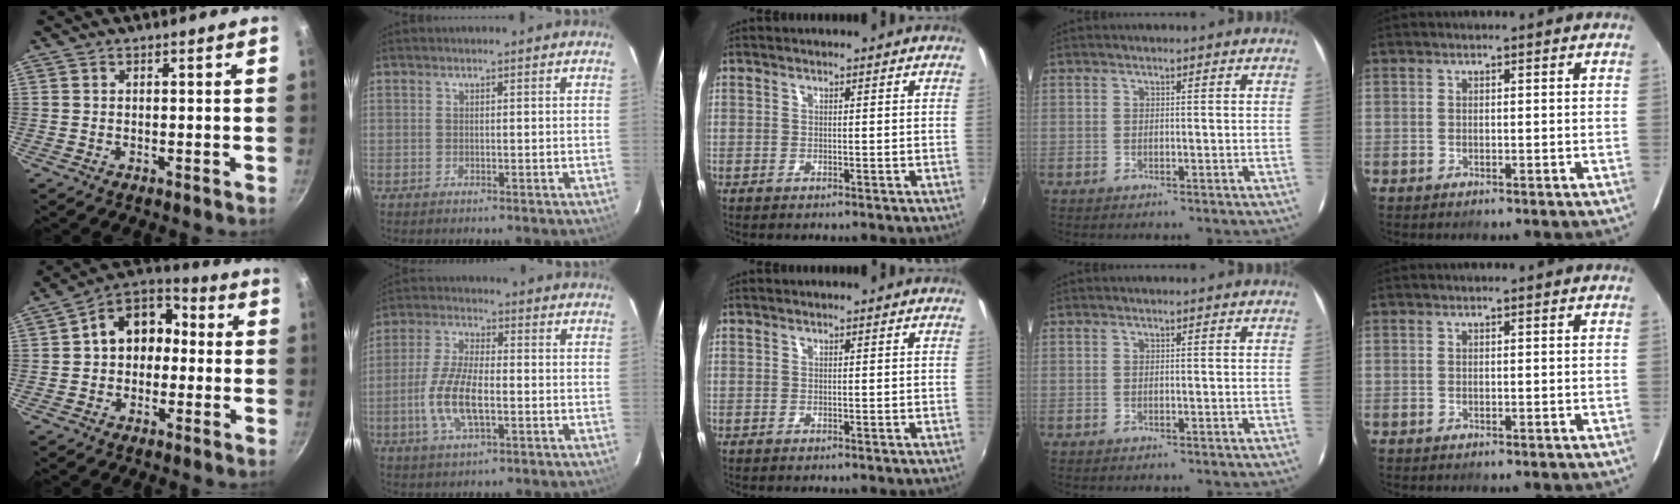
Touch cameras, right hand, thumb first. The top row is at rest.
{"thumb": {"total": 11.5, "force": [0.3, 8.8, 7.3], "torque": [-0.067, 0.041, -0.016]}, "index": {"total": 10.4, "force": [-2.6, 3.9, 9.3], "torque": [-0.194, -0.001, -0.052]}}